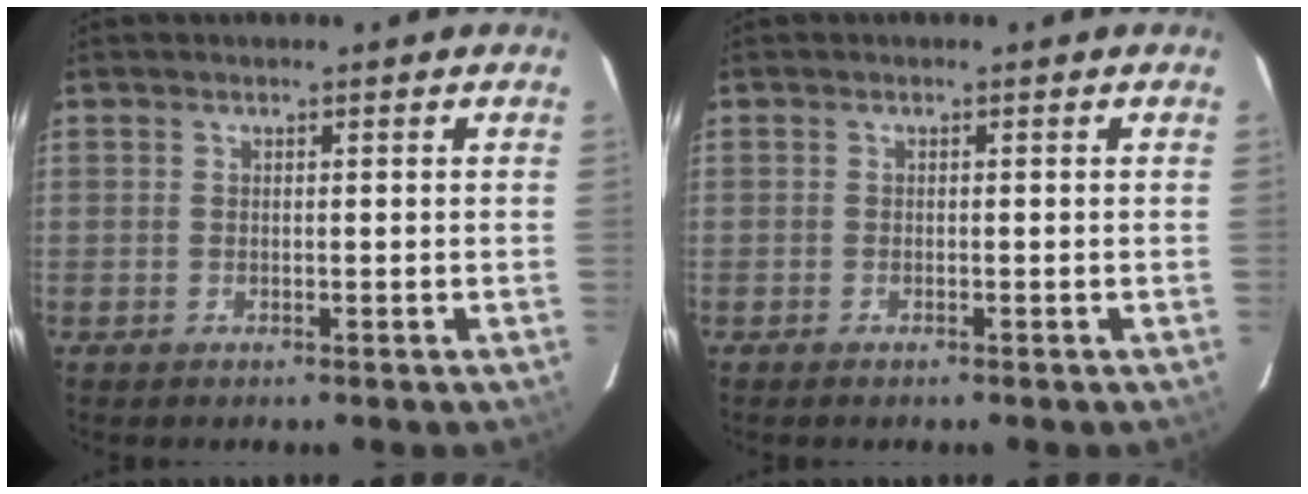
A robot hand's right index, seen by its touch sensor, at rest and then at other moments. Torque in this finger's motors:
{"motor_torque": [-0.16, -0.14, 0.07, 0.01]}